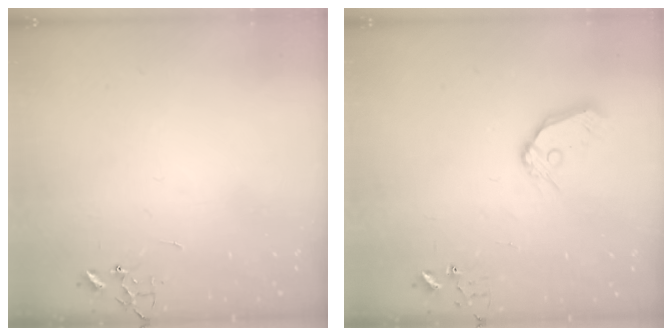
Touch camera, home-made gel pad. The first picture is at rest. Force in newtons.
{"total": 9.9, "press": 9.8, "slide": 1.3}